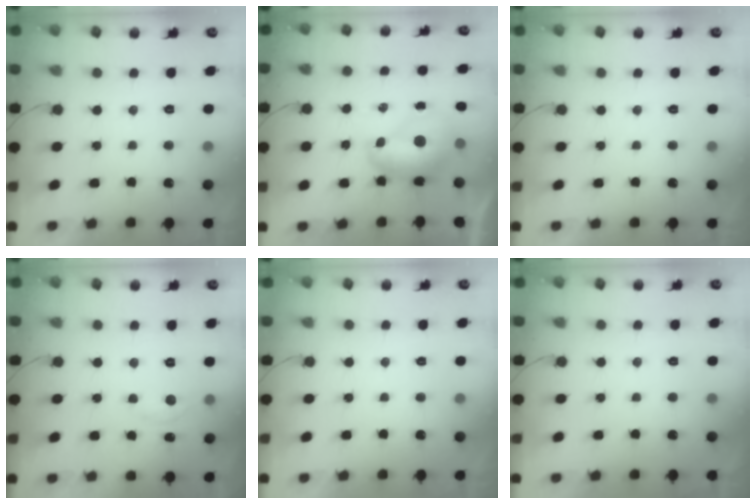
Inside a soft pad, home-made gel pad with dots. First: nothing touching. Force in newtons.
{"total": 8.5, "press": 8.4, "slide": 0.9}
{"total": 0.0}
{"total": 2.9, "press": 2.8, "slide": 0.4}
{"total": 0.0}
{"total": 0.0}